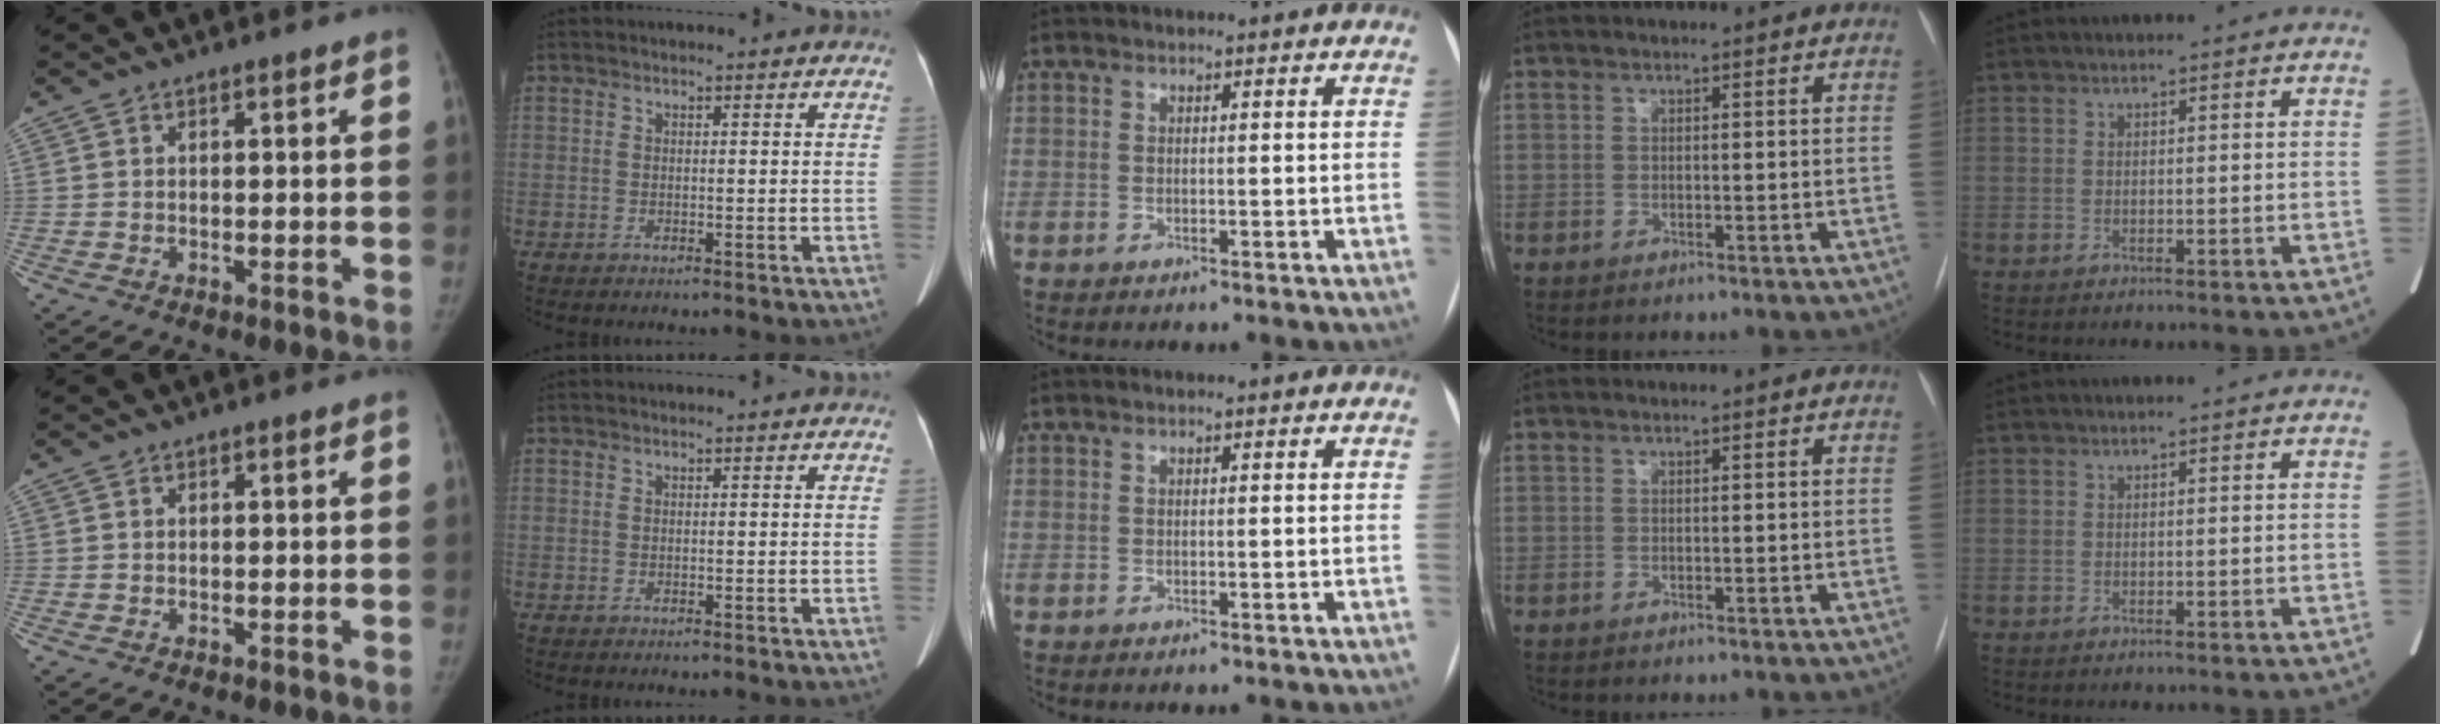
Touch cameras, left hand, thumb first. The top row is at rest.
{}